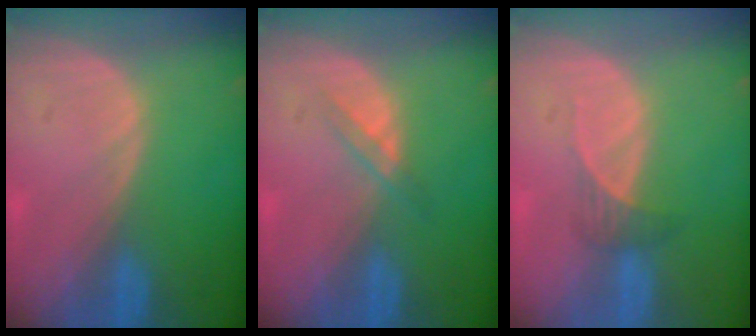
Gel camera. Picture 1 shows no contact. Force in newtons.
{"total": 1.8, "press": 1.8, "slide": 0.2}
{"total": 2.1, "press": 1.9, "slide": 0.9}